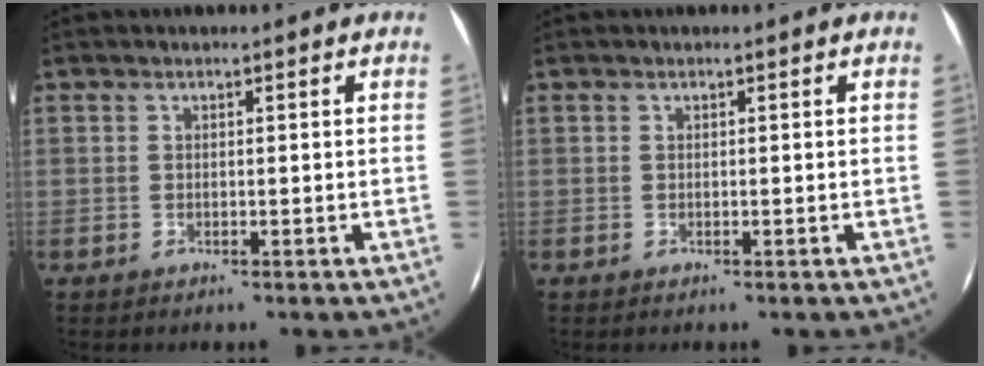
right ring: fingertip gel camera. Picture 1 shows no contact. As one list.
[{"total": 0.0}]